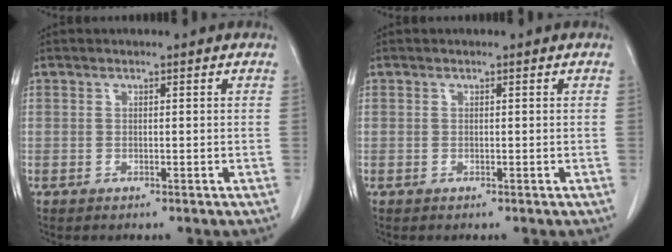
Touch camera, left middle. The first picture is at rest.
{"total": 0.0}